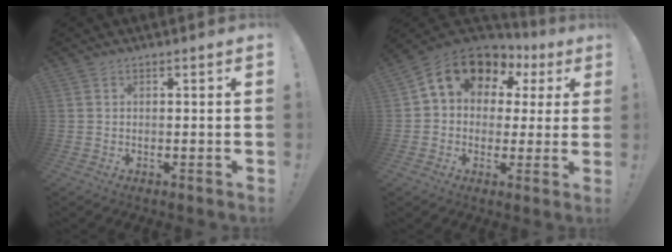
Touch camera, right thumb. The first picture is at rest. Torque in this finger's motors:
{"motor_torque": [1.18, 2.94, 0.70, -0.39, 0.10]}